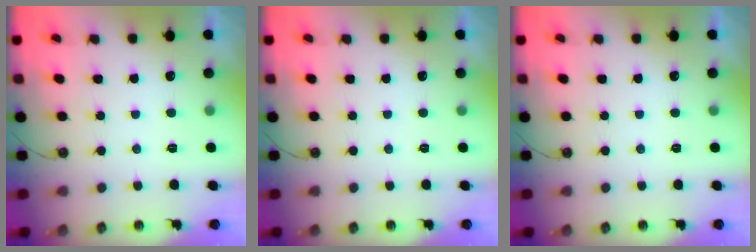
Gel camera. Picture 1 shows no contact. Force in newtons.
{"total": 0.0}
{"total": 0.0}